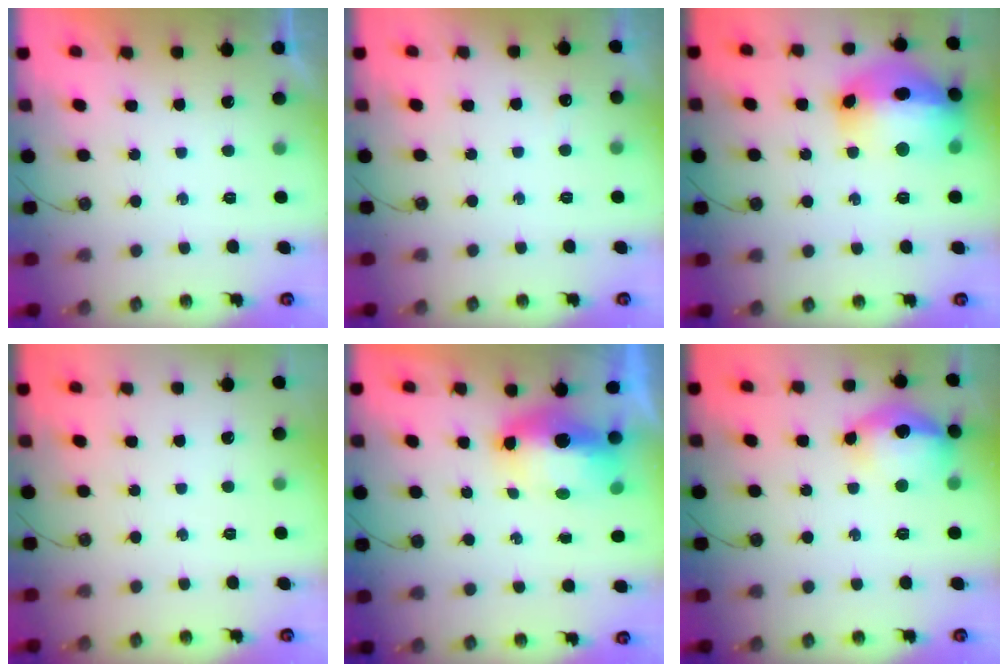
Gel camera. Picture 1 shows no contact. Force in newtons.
{"total": 12.4, "press": 2.6, "slide": 12.1}
{"total": 21.2, "press": 21.1, "slide": 2.0}
{"total": 0.0}
{"total": 8.6, "press": 8.5, "slide": 1.1}
{"total": 14.8, "press": 14.7, "slide": 1.7}